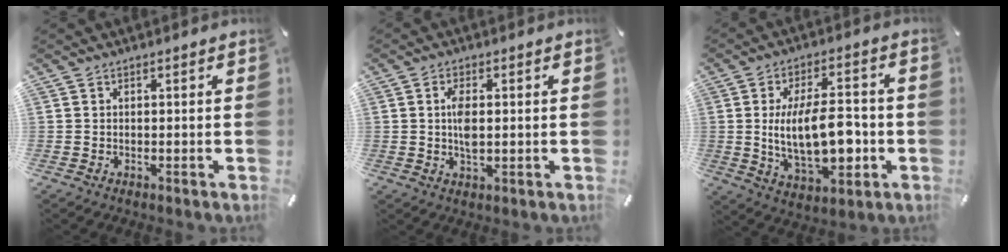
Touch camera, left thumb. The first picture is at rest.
{"total": 4.5, "force": [0.4, 2.0, 4.0], "torque": [-0.097, 0.000, 0.000]}
{"total": 17.8, "force": [-1.1, 9.1, 15.2], "torque": [-0.263, -0.007, -0.019]}